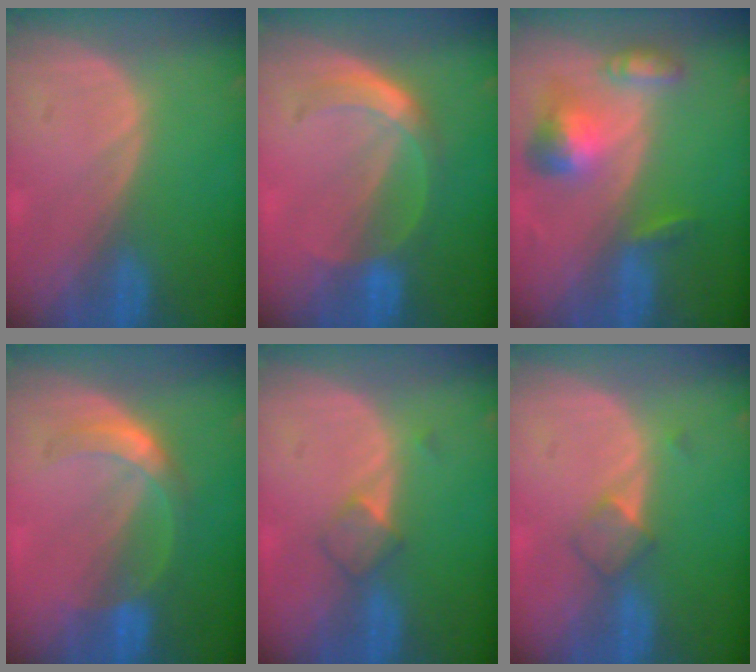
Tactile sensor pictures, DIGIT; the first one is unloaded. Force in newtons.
{"total": 6.0, "press": 5.2, "slide": 3.1}
{"total": 6.5, "press": 6.0, "slide": 2.4}
{"total": 5.7, "press": 5.1, "slide": 2.7}
{"total": 3.0, "press": 2.7, "slide": 1.2}
{"total": 3.0, "press": 2.7, "slide": 1.2}